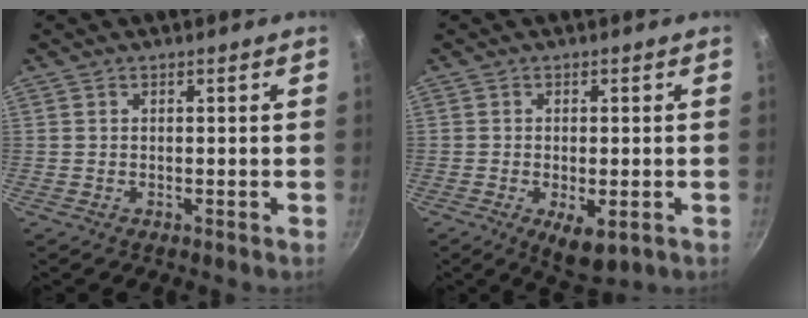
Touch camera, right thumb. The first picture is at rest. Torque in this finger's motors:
{"motor_torque": [-0.26, 0.38, -0.08, -0.01, 0.17]}